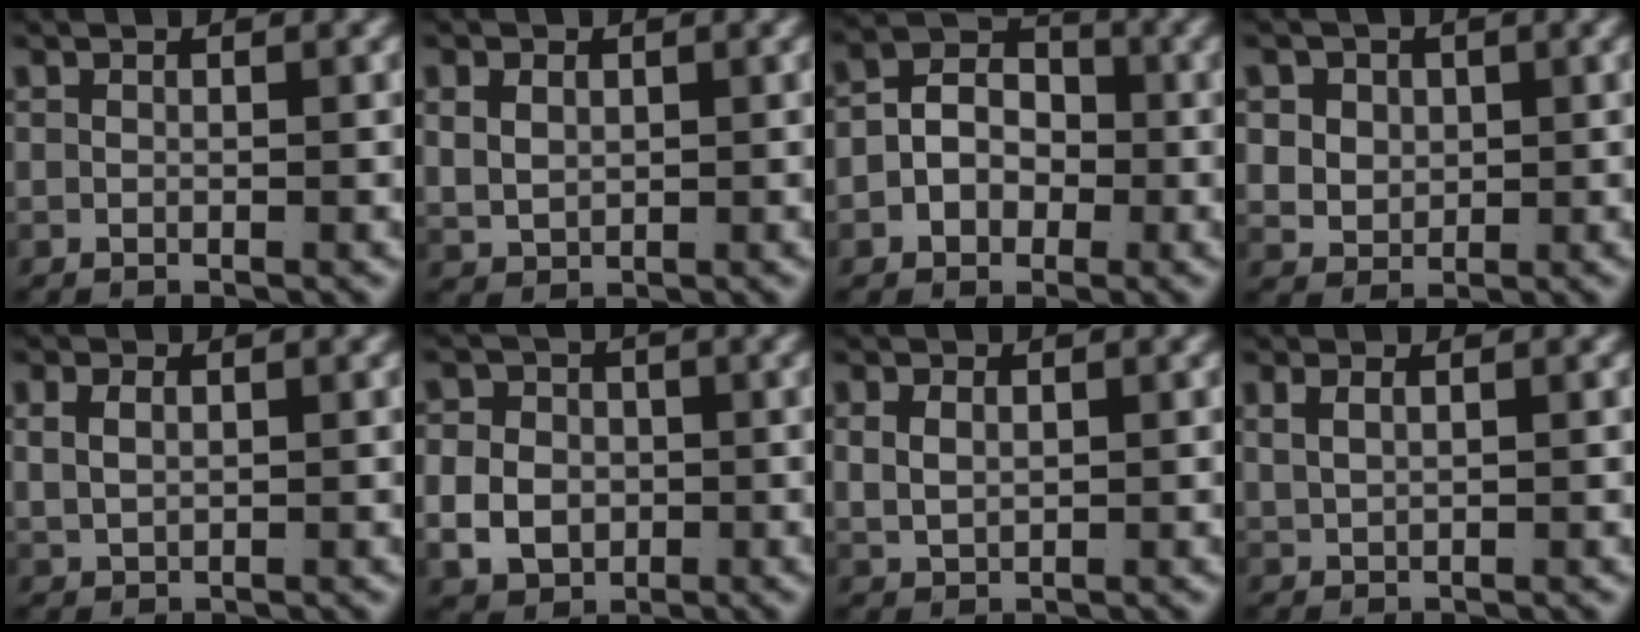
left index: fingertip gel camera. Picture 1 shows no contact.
{"total": 2.6, "force": [0.8, 2.1, 1.4], "torque": [-0.035, -0.009, 0.027]}
{"total": 7.3, "force": [-0.3, 6.2, 3.8], "torque": [-0.069, -0.007, -0.016]}
{"total": 5.5, "force": [0.8, 4.9, 2.2], "torque": [-0.058, -0.018, 0.022]}
{"total": 1.6, "force": [0.8, 1.0, 1.0], "torque": [-0.024, -0.003, 0.026]}
{"total": 6.2, "force": [-0.7, 5.6, 2.5], "torque": [-0.049, -0.017, -0.010]}
{"total": 2.1, "force": [0.7, 1.5, 1.3], "torque": [-0.032, -0.006, 0.025]}
{"total": 1.1, "force": [0.8, 0.1, 0.7], "torque": [-0.013, -0.001, 0.025]}